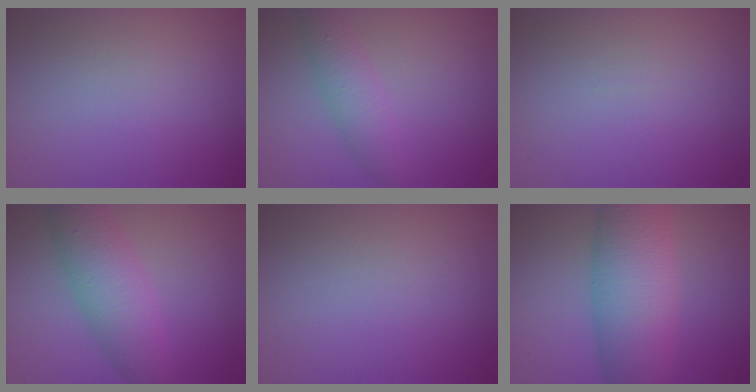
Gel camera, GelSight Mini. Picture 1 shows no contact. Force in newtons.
{"total": 2.8, "press": 2.8, "slide": 0.1}
{"total": 0.0}
{"total": 5.4, "press": 5.4, "slide": 0.1}
{"total": 0.0}
{"total": 9.4, "press": 9.4, "slide": 0.1}